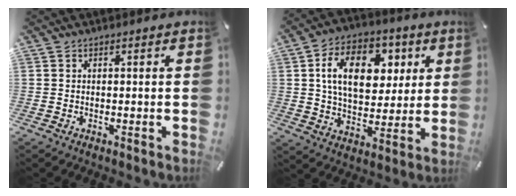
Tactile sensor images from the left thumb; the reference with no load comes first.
{"total": 16.7, "force": [4.9, 11.3, 11.3], "torque": [-0.177, 0.009, 0.089]}